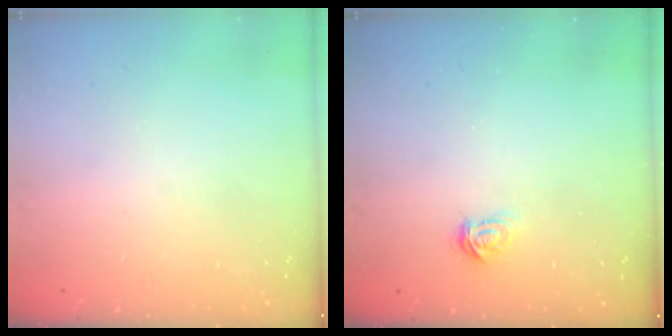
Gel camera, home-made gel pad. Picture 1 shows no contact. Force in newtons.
{"total": 3.0, "press": 3.0, "slide": 0.3}